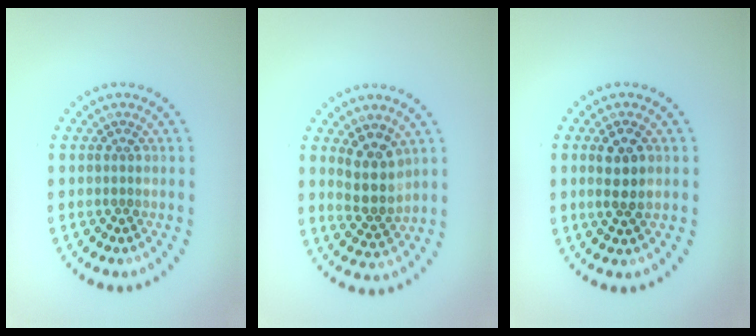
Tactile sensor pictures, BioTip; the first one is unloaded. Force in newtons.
{"total": 3.2, "press": 2.8, "slide": 1.6}
{"total": 2.6, "press": 2.4, "slide": 1.0}